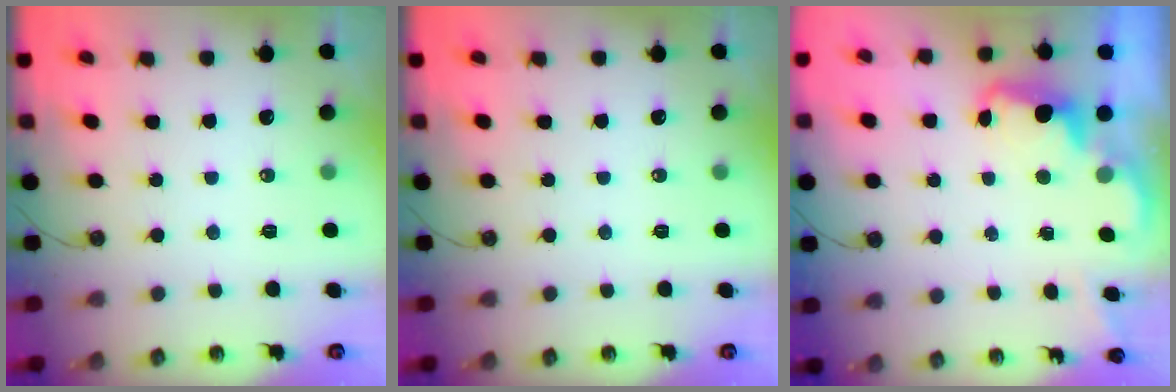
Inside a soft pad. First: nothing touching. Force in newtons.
{"total": 0.0}
{"total": 2.3, "press": 2.2, "slide": 0.7}